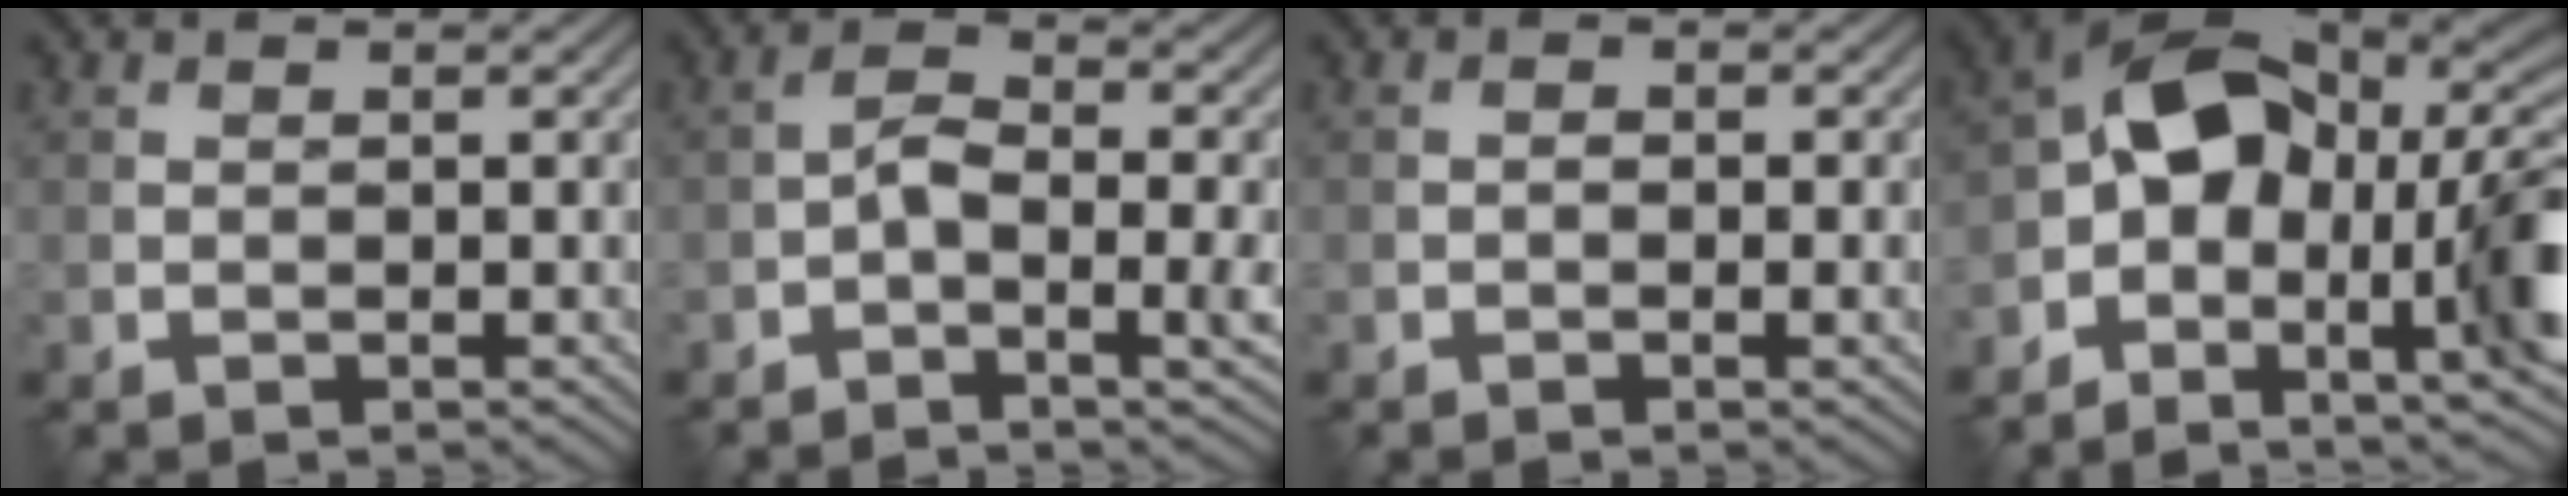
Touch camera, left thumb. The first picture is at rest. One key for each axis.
{"total": 4.5, "fx": -1.6, "fy": 1.6, "fz": 3.9, "tx": -0.072, "ty": 0.006, "tz": -0.038}
{"total": 1.8, "fx": -0.6, "fy": 0.6, "fz": 1.6, "tx": -0.025, "ty": 0.000, "tz": -0.010}
{"total": 15.9, "fx": -2.9, "fy": 8.3, "fz": 13.2, "tx": -0.195, "ty": 0.002, "tz": -0.053}